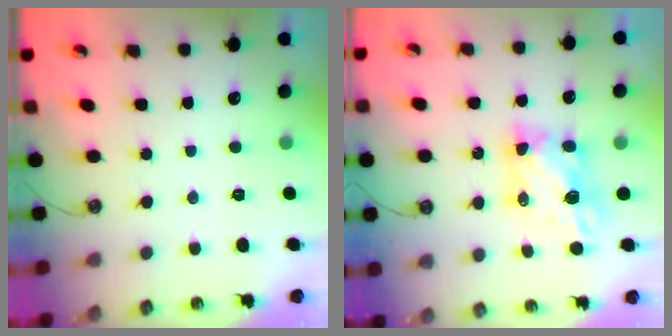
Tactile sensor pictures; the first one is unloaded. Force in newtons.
{"total": 6.6, "press": 6.5, "slide": 0.7}